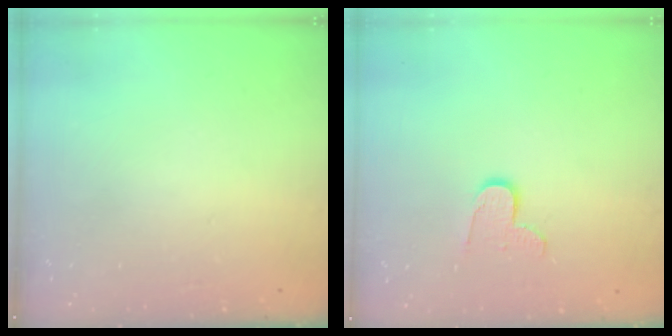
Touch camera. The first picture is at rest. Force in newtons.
{"total": 7.7, "press": 7.7, "slide": 0.3}